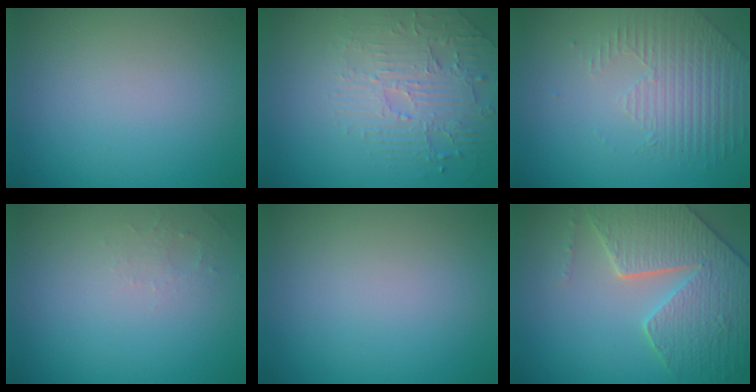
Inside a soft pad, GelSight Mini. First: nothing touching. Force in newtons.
{"total": 2.8, "press": 2.5, "slide": 1.4}
{"total": 2.1, "press": 1.8, "slide": 1.0}
{"total": 1.2, "press": 1.2, "slide": 0.3}
{"total": 0.0}
{"total": 7.3, "press": 6.0, "slide": 4.2}